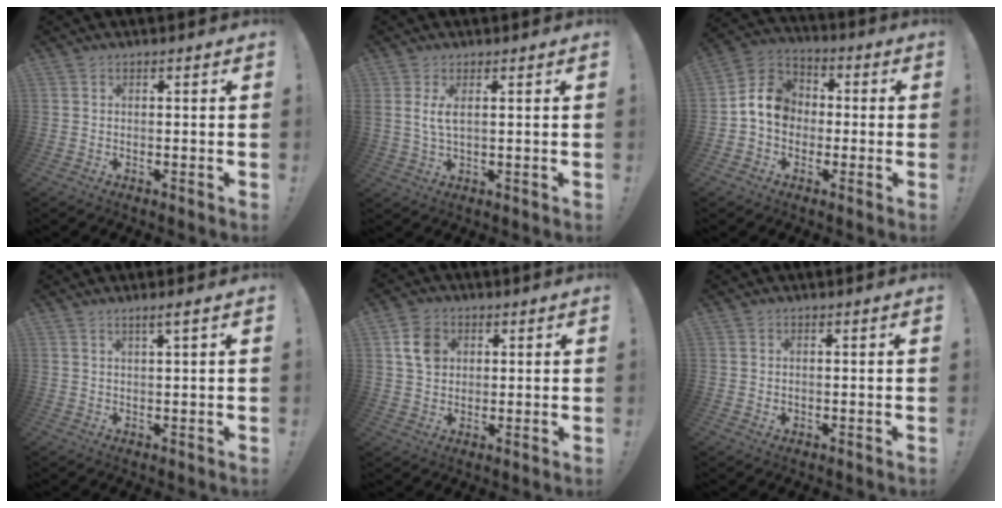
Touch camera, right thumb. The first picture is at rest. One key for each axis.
{"total": 4.2, "fx": 1.6, "fy": 1.3, "fz": 3.7, "tx": -0.064, "ty": -0.004, "tz": 0.027}
{"total": 11.0, "fx": -0.6, "fy": 9.4, "fz": 5.8, "tx": -0.083, "ty": 0.019, "tz": -0.003}
{"total": 2.6, "fx": 1.6, "fy": -0.1, "fz": 2.1, "tx": -0.038, "ty": -0.003, "tz": 0.026}
{"total": 8.0, "fx": 2.5, "fy": 6.4, "fz": 4.2, "tx": -0.058, "ty": 0.007, "tz": 0.050}
{"total": 1.0, "fx": 0.5, "fy": 0.9, "fz": 0.0, "tx": 0.004, "ty": 0.000, "tz": 0.007}